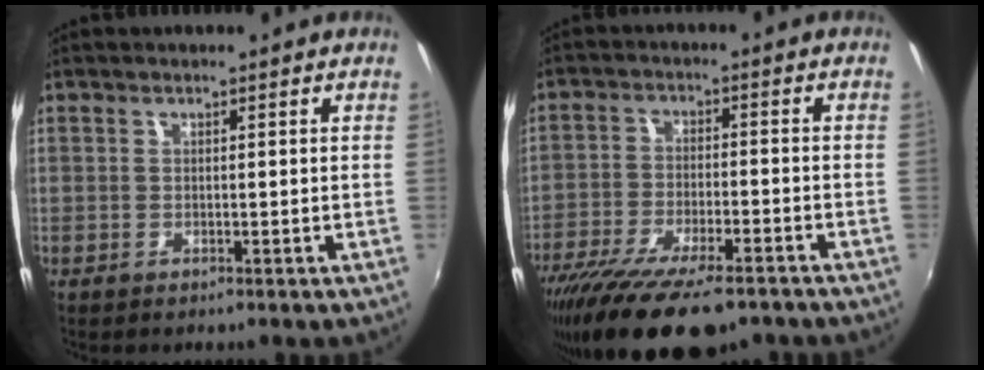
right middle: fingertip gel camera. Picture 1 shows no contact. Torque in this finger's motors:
{"motor_torque": [1.25, -0.89, 0.84, 0.21]}